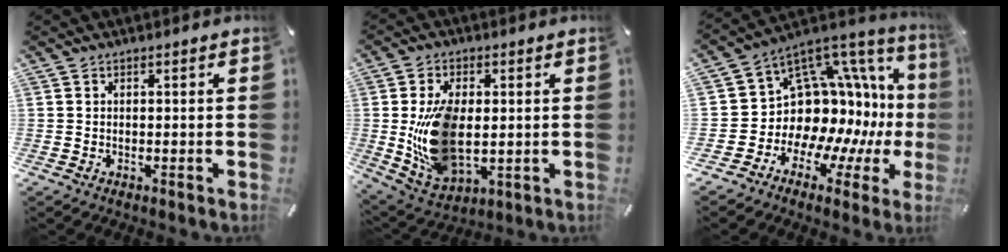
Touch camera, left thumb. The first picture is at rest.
{"total": 15.0, "force": [0.3, 9.3, 11.8], "torque": [-0.262, -0.012, 0.008]}
{"total": 13.6, "force": [0.7, 12.2, 5.9], "torque": [-0.080, -0.077, 0.041]}